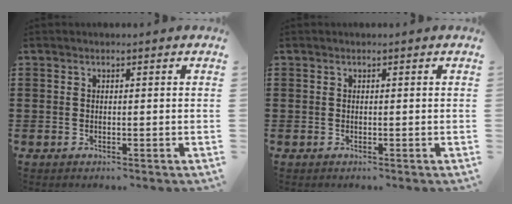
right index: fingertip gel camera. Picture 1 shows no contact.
{"total": 0.0}